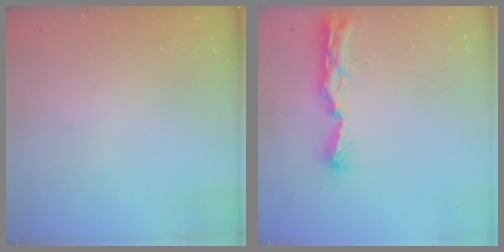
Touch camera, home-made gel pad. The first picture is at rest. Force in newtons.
{"total": 8.9, "press": 8.9, "slide": 1.3}